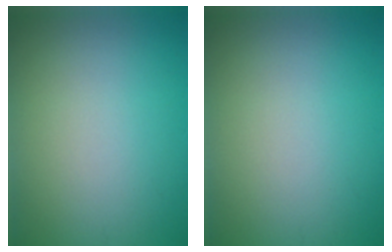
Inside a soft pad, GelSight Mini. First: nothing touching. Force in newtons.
{"total": 0.0}